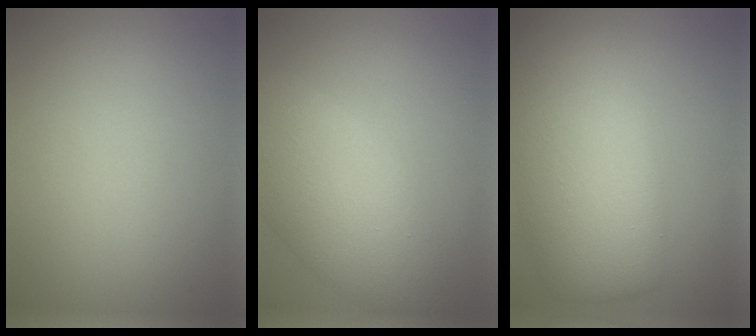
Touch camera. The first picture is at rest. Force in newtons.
{"total": 6.6, "press": 6.6, "slide": 0.4}
{"total": 9.8, "press": 9.7, "slide": 0.6}